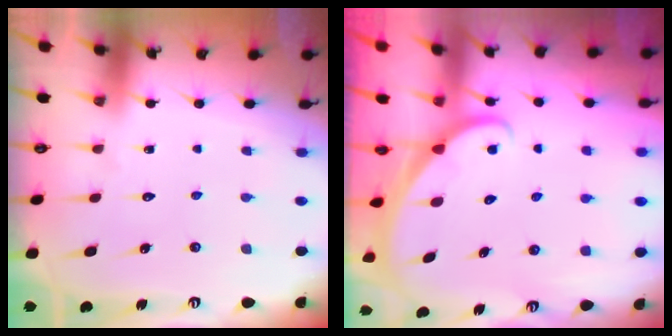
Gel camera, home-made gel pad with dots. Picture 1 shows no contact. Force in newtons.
{"total": 1.8, "press": 1.8, "slide": 0.1}